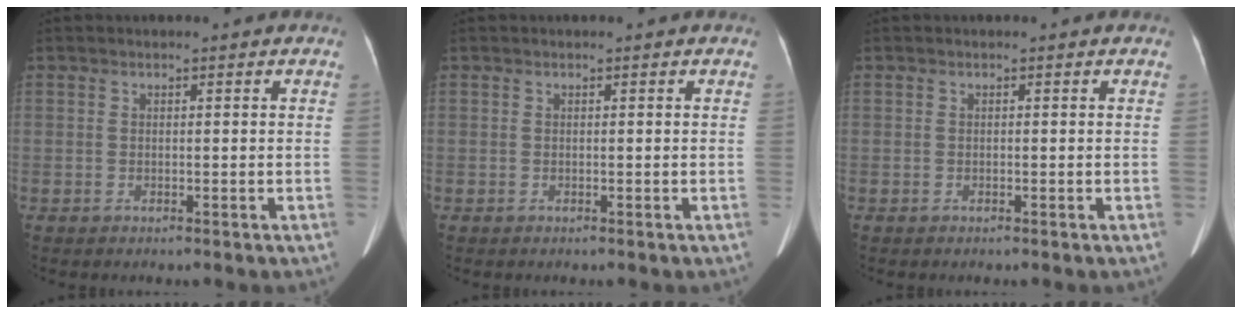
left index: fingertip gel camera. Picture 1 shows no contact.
{"total": 0.0}
{"total": 0.0}